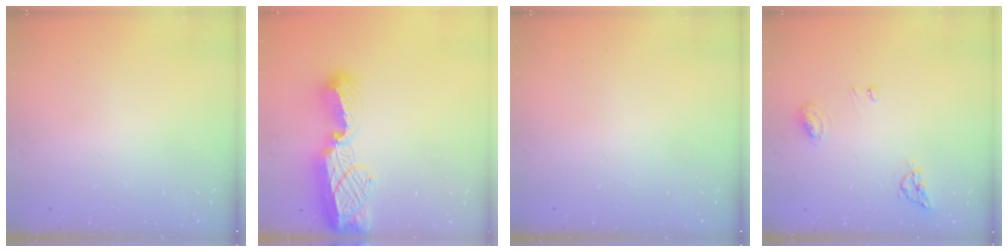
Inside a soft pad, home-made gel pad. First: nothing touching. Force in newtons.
{"total": 14.7, "press": 14.7, "slide": 1.1}
{"total": 0.0}
{"total": 6.6, "press": 6.5, "slide": 0.6}